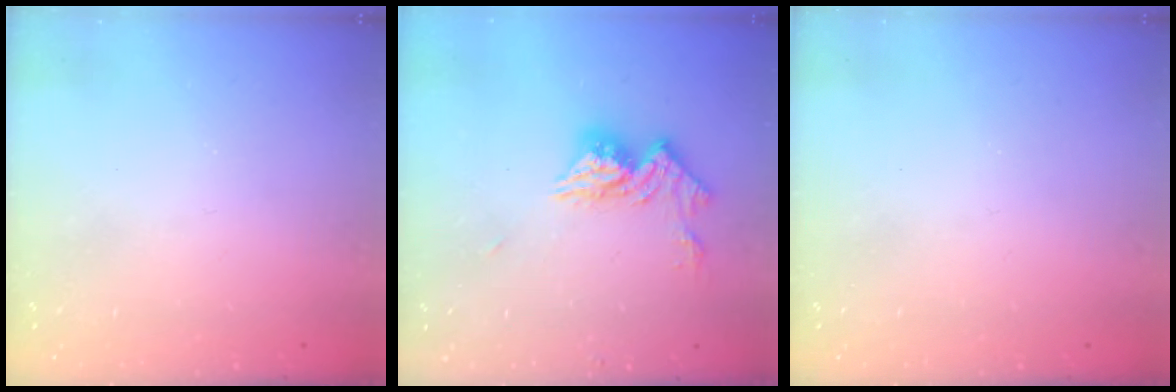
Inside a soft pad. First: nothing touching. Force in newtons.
{"total": 11.7, "press": 11.7, "slide": 0.8}
{"total": 0.0}